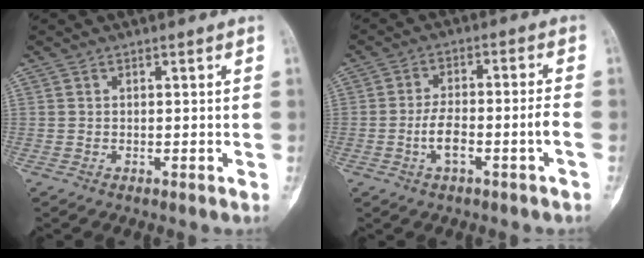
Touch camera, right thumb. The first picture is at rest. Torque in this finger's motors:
{"motor_torque": [0.65, 0.59, 0.82, -0.31, 0.05]}